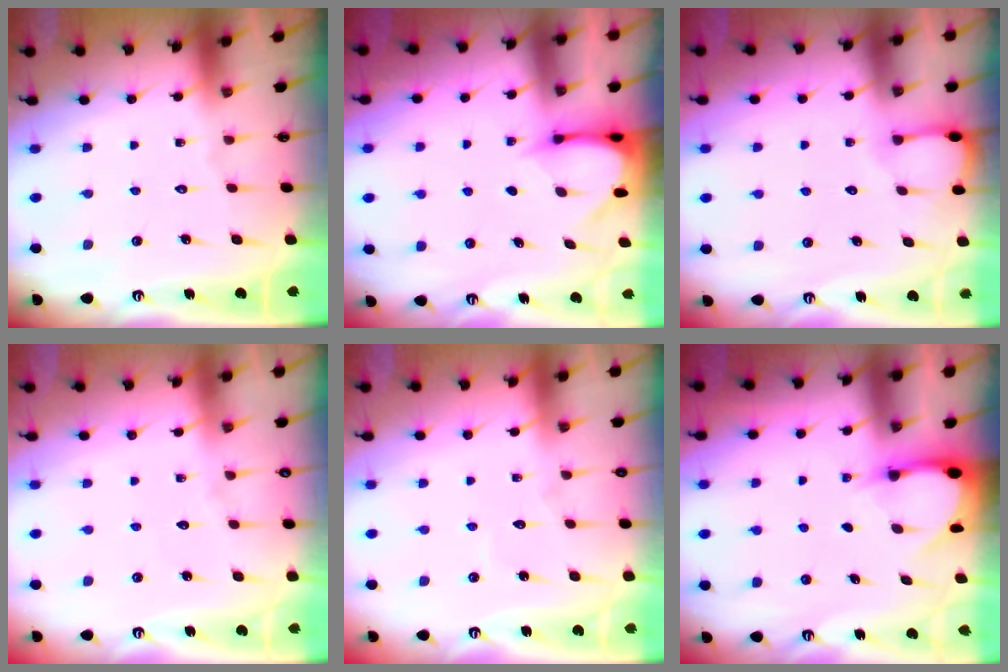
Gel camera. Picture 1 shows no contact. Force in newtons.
{"total": 3.8, "press": 3.8, "slide": 0.2}
{"total": 2.0, "press": 2.0, "slide": 0.3}
{"total": 2.8, "press": 2.8, "slide": 0.4}
{"total": 3.6, "press": 3.6, "slide": 0.4}
{"total": 3.1, "press": 3.1, "slide": 0.3}